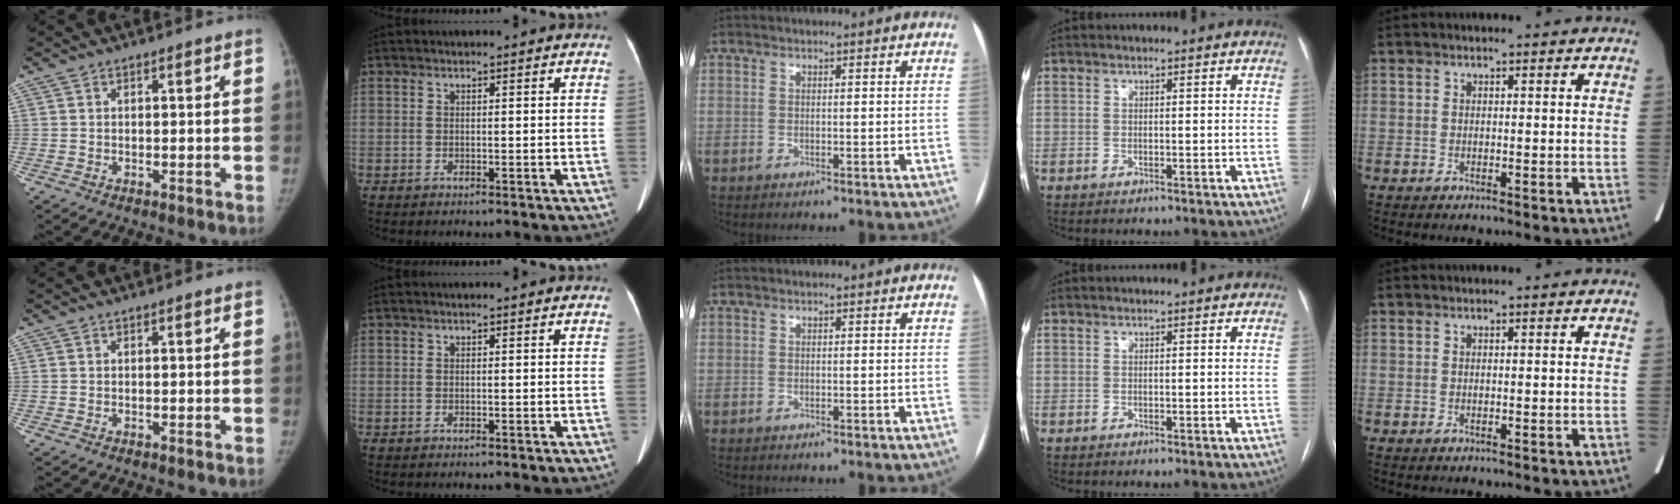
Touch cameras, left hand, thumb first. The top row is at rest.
{}